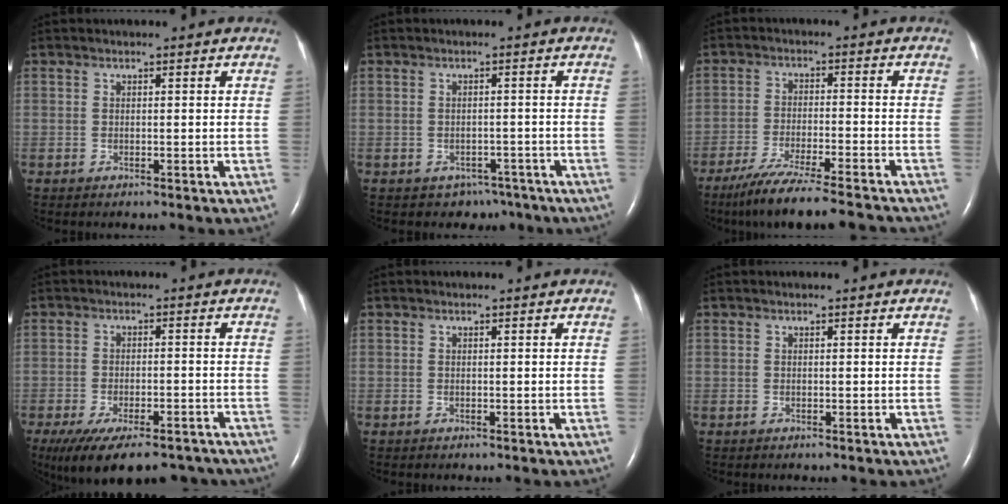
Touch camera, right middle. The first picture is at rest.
{"total": 4.2, "force": [-2.9, 3.0, 0.6], "torque": [-0.004, 0.015, -0.032]}
{"total": 13.8, "force": [-12.1, 0.1, 6.8], "torque": [-0.109, -0.035, -0.193]}
{"total": 16.9, "force": [-13.2, 5.7, 8.9], "torque": [-0.157, -0.019, -0.179]}
{"total": 0.0}
{"total": 0.0}